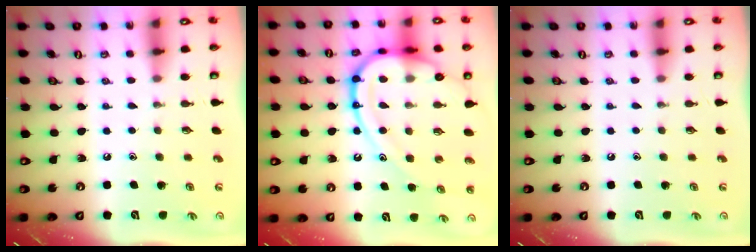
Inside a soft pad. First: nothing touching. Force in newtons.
{"total": 20.4, "press": 20.3, "slide": 2.2}
{"total": 0.0}